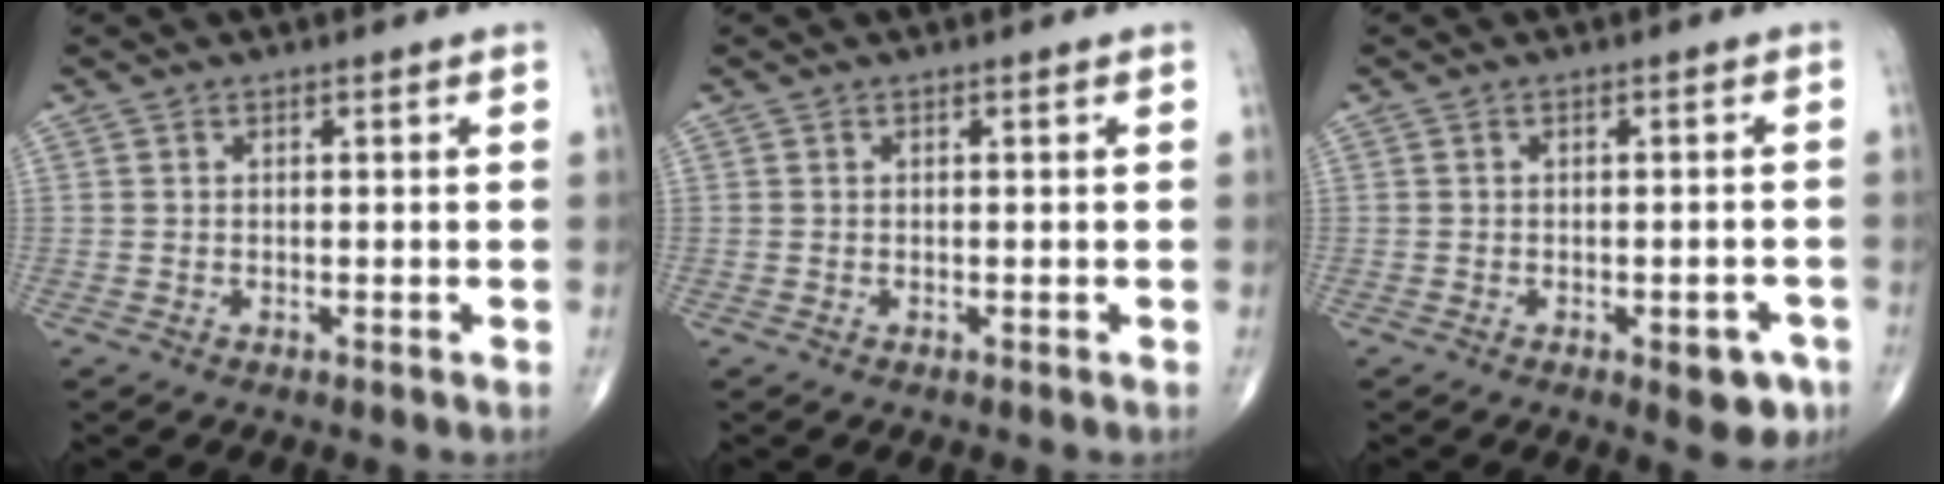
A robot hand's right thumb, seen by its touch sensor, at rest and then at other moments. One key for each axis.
{"total": 0.0}
{"total": 5.3, "fx": -2.5, "fy": 2.4, "fz": 4.0, "tx": -0.028, "ty": 0.007, "tz": -0.026}